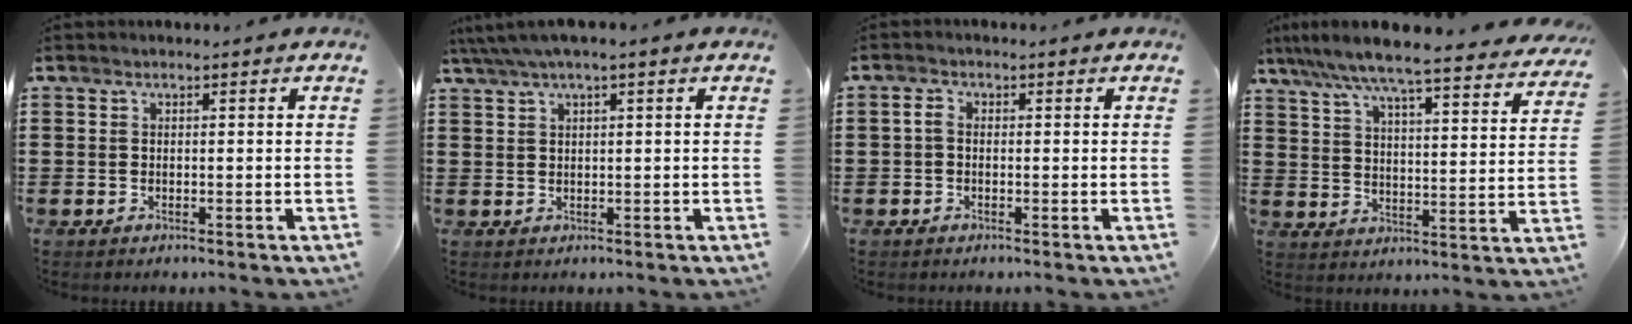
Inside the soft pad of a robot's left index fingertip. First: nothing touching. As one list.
[{"total": 2.3, "force": [1.0, 0.2, 2.0], "torque": [-0.037, 0.002, 0.018]}, {"total": 1.3, "force": [-0.4, 0.7, 1.1], "torque": [-0.022, 0.001, -0.007]}, {"total": 7.0, "force": [6.3, -0.4, 3.1], "torque": [-0.087, -0.045, 0.103]}]